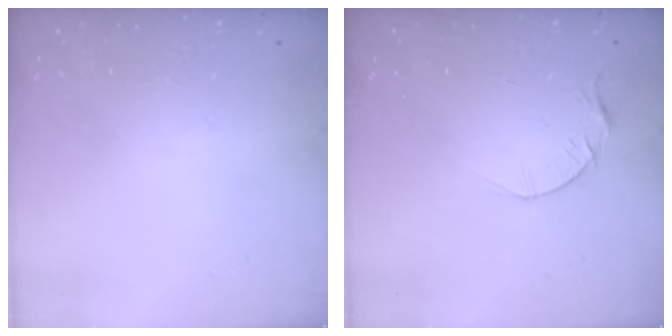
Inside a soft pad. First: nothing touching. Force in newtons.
{"total": 4.1, "press": 4.0, "slide": 0.5}